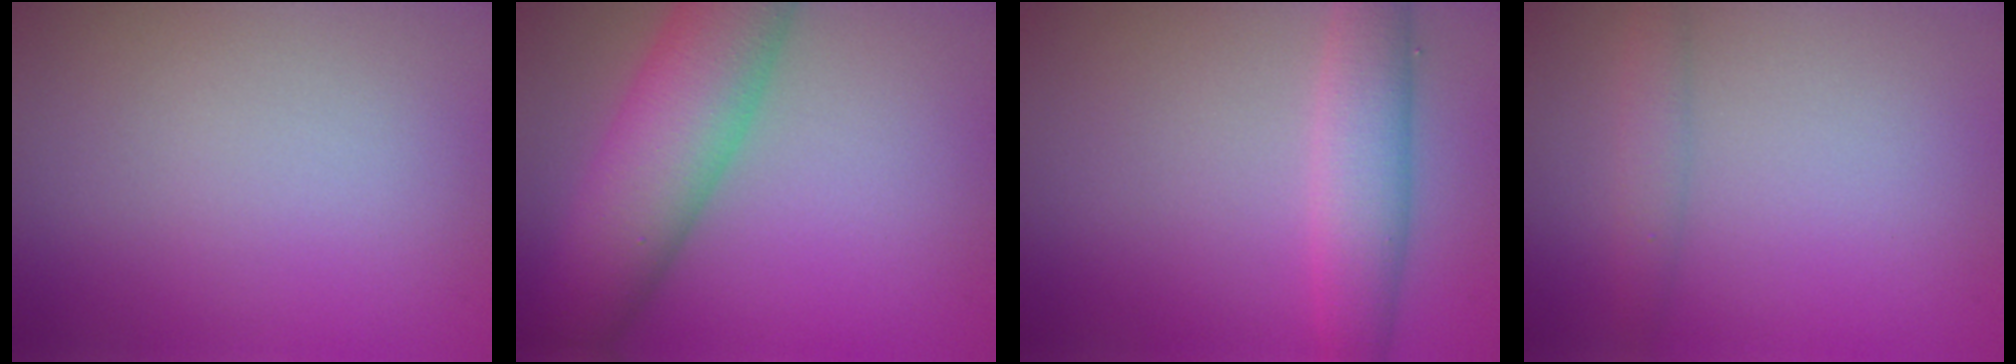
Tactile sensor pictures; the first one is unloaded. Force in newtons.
{"total": 8.7, "press": 8.7, "slide": 0.4}
{"total": 3.9, "press": 3.9, "slide": 0.1}
{"total": 1.7, "press": 1.7, "slide": 0.1}